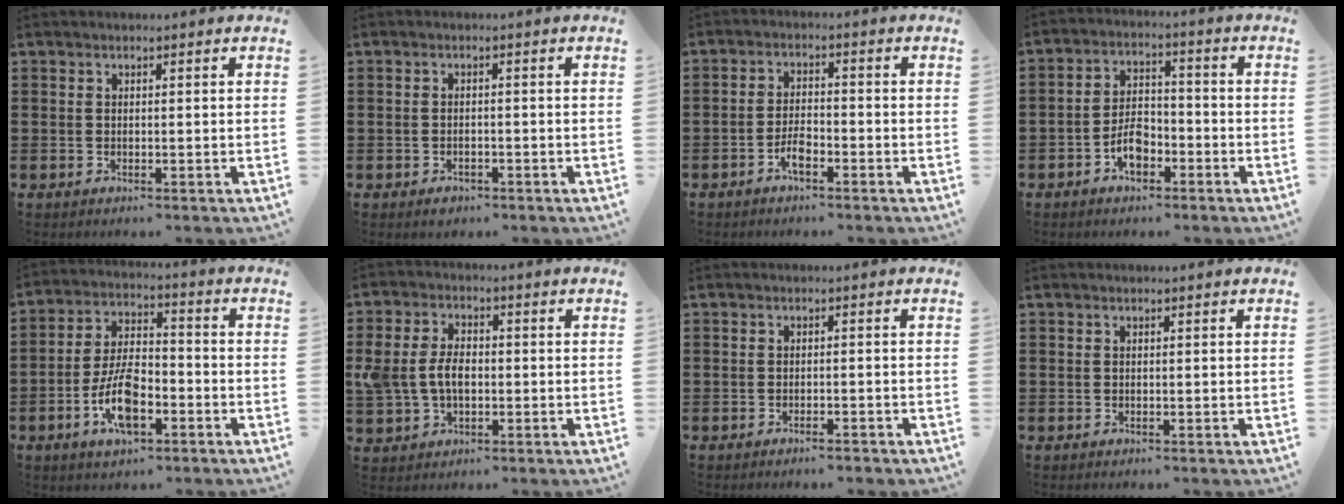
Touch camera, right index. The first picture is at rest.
{"total": 1.2, "force": [-1.0, 0.5, 0.3], "torque": [-0.008, -0.002, -0.021]}
{"total": 3.5, "force": [-2.0, 1.2, 2.6], "torque": [-0.060, 0.001, -0.042]}
{"total": 5.3, "force": [-2.6, 3.0, 3.4], "torque": [-0.072, 0.005, -0.051]}
{"total": 9.3, "force": [-3.8, 4.2, 7.4], "torque": [-0.158, 0.002, -0.071]}
{"total": 5.8, "force": [-0.3, 4.0, 4.2], "torque": [-0.113, 0.002, -0.015]}
{"total": 1.2, "force": [-1.1, -0.1, 0.5], "torque": [-0.013, -0.004, -0.019]}
{"total": 0.0}